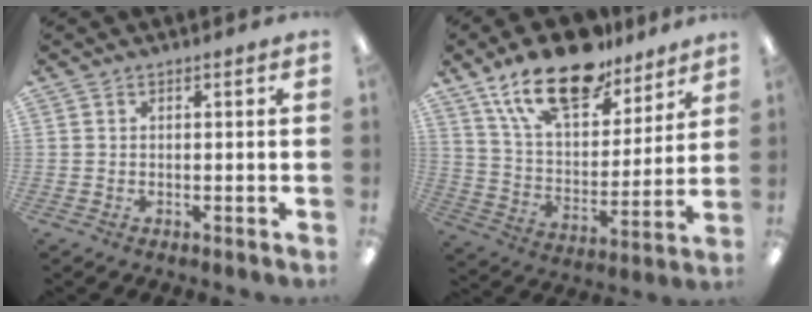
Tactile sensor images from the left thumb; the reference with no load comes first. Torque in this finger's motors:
{"motor_torque": [0.53, 0.50, 1.48, -1.29, 0.37]}